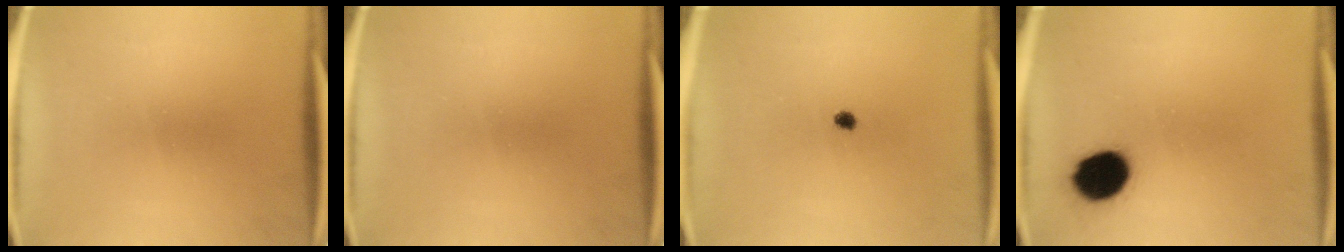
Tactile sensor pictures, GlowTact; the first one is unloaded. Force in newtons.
{"total": 0.0}
{"total": 1.2}
{"total": 11.3}